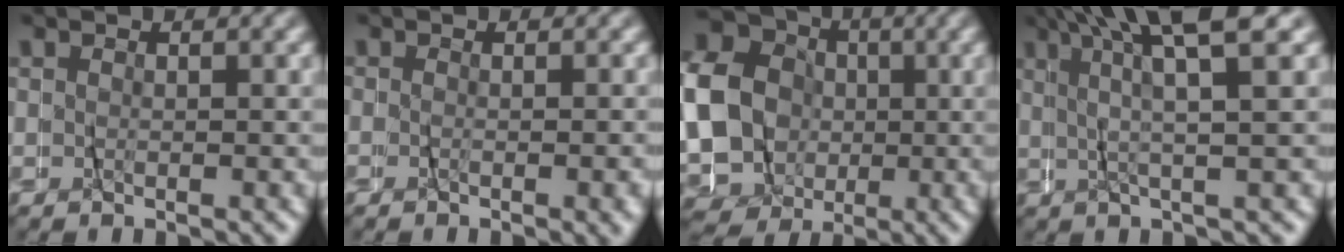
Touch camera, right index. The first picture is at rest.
{"total": 1.1, "force": [-0.7, -0.6, 0.6], "torque": [-0.006, -0.003, -0.012]}
{"total": 21.4, "force": [-0.8, 19.5, 8.9], "torque": [-0.221, -0.048, -0.028]}
{"total": 6.6, "force": [3.5, 0.1, 5.6], "torque": [-0.109, 0.018, 0.050]}